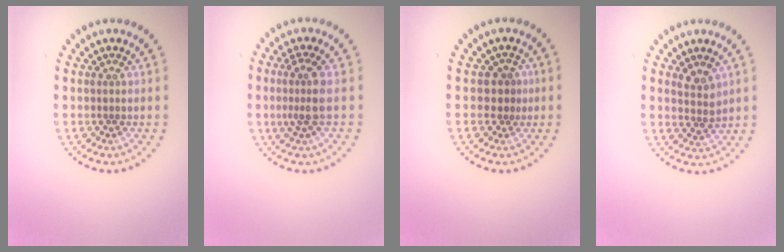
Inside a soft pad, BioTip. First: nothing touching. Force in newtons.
{"total": 2.5, "press": 1.9, "slide": 1.7}
{"total": 1.2, "press": 0.8, "slide": 0.9}
{"total": 1.8, "press": 1.4, "slide": 1.1}